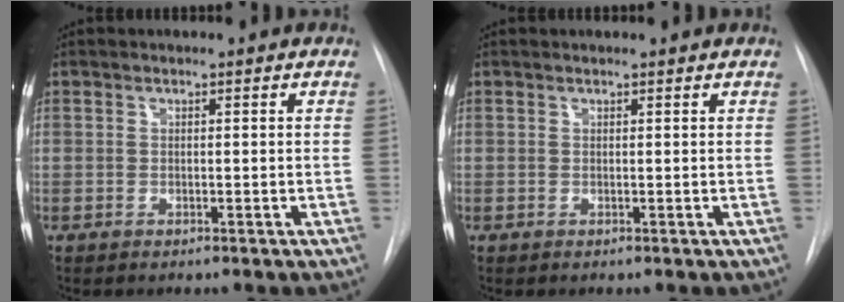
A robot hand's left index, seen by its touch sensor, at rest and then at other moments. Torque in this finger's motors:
{"motor_torque": [0.01, 0.03, -0.03, 0.02]}